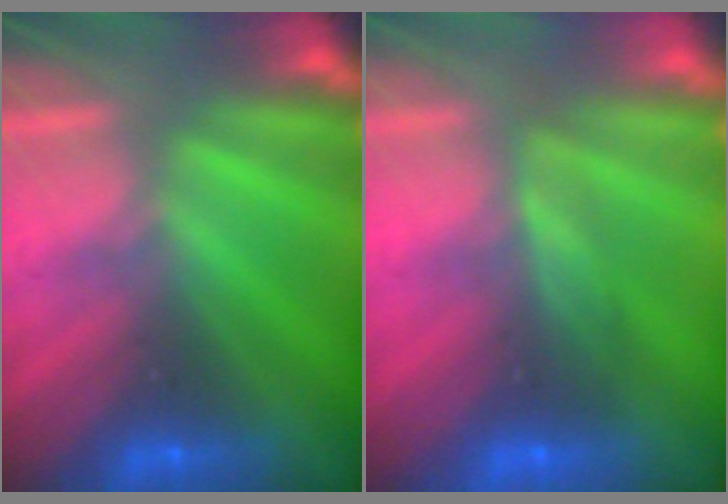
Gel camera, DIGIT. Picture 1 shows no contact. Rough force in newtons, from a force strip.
{"total": 1.7}